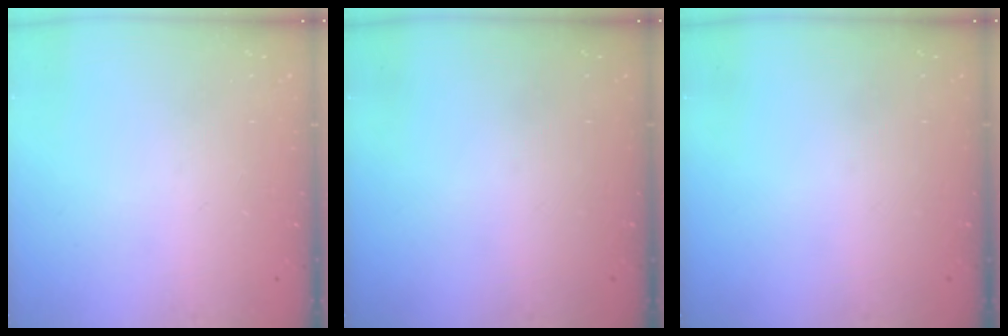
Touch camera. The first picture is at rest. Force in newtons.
{"total": 0.0}
{"total": 0.0}